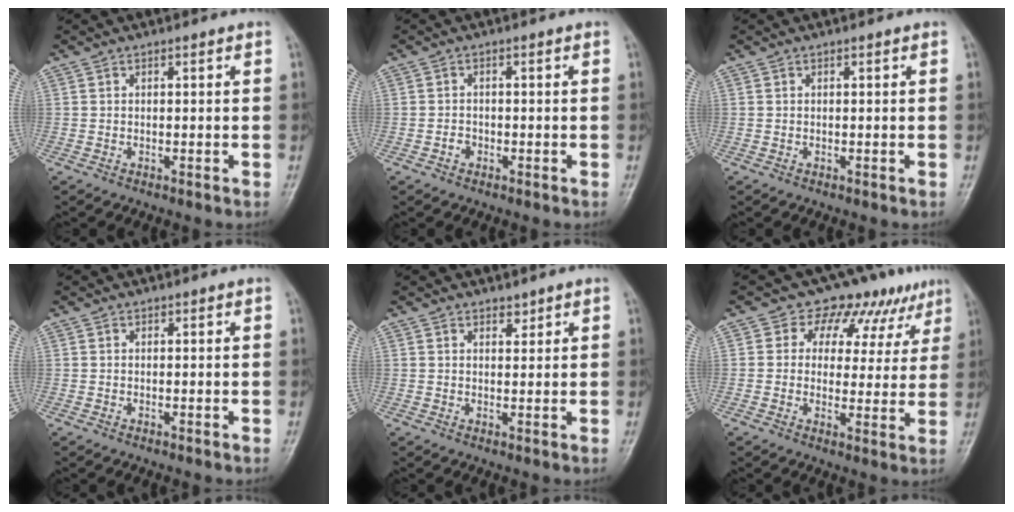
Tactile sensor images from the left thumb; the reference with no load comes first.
{"total": 1.6, "force": [-0.8, 1.3, 0.6], "torque": [-0.006, 0.011, -0.017]}
{"total": 0.0}
{"total": 0.0}
{"total": 1.4, "force": [1.2, 0.7, 0.5], "torque": [0.002, -0.009, 0.018]}
{"total": 10.9, "force": [6.8, 7.5, 4.2], "torque": [-0.002, -0.021, 0.076]}